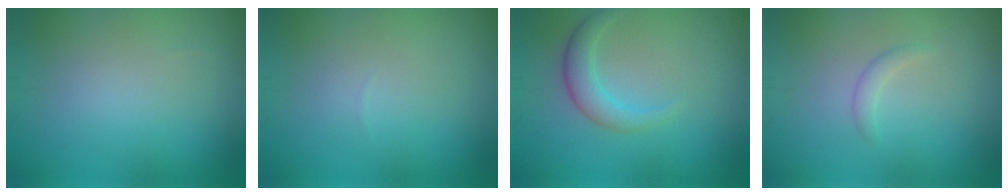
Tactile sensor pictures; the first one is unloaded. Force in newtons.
{"total": 0.0}
{"total": 2.4, "press": 2.4, "slide": 0.2}
{"total": 1.0, "press": 1.0, "slide": 0.0}